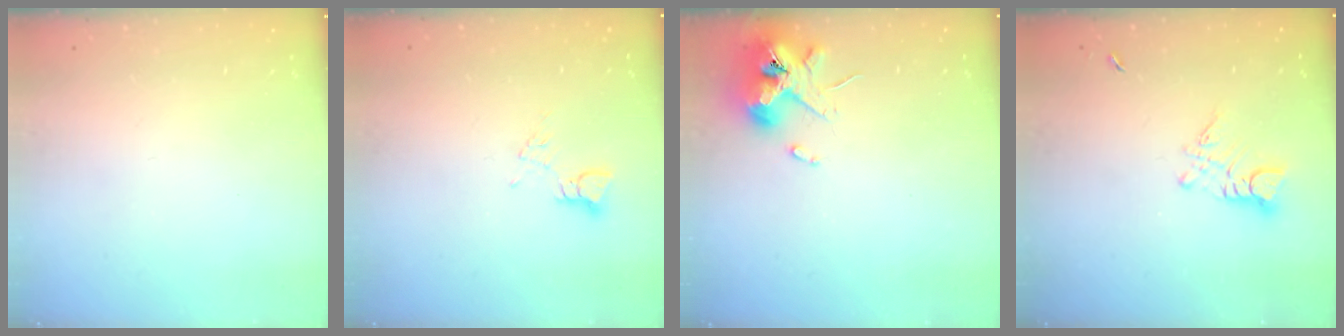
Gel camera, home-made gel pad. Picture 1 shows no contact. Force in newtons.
{"total": 3.0, "press": 2.9, "slide": 0.4}
{"total": 11.0, "press": 10.9, "slide": 1.6}
{"total": 4.7, "press": 4.6, "slide": 0.4}